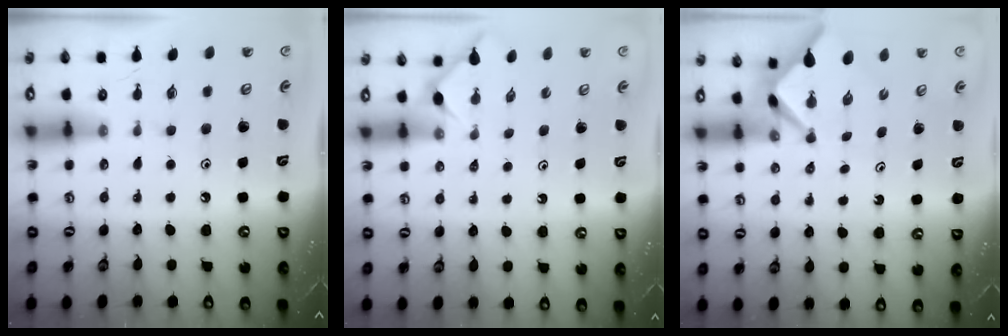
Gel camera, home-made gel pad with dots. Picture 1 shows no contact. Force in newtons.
{"total": 1.7, "press": 1.6, "slide": 0.5}
{"total": 2.5, "press": 2.4, "slide": 0.3}